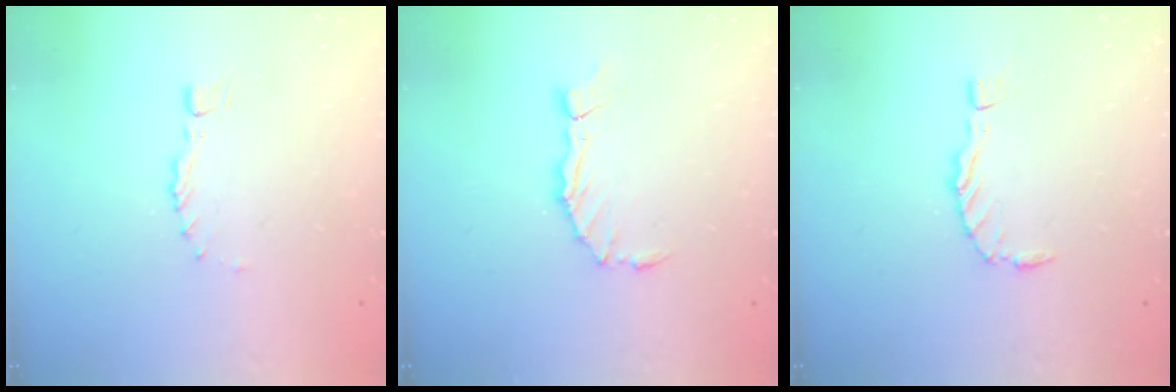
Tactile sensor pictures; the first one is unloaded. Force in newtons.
{"total": 2.8, "press": 2.8, "slide": 0.2}
{"total": 0.0}